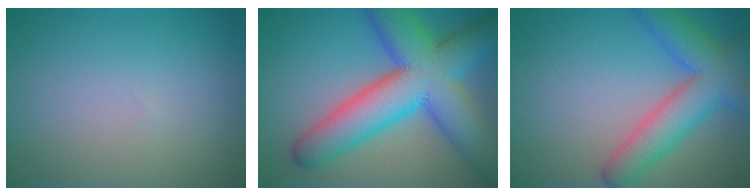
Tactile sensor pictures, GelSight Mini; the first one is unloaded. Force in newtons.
{"total": 12.7, "press": 12.7, "slide": 0.2}
{"total": 6.9, "press": 6.9, "slide": 0.3}